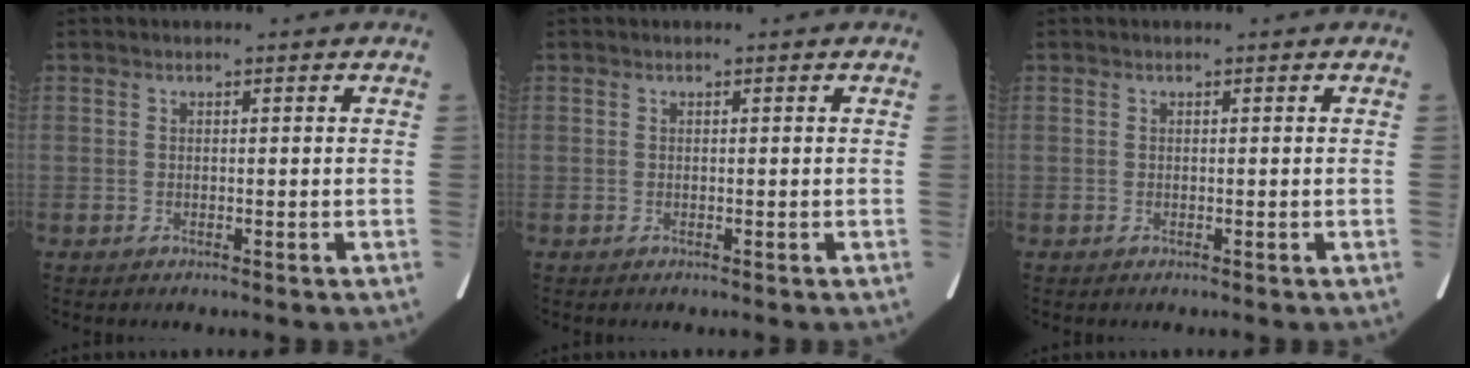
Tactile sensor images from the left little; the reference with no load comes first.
{"total": 0.0}
{"total": 0.0}